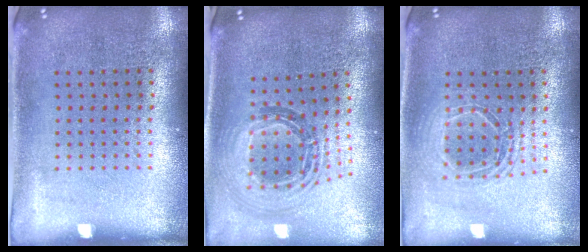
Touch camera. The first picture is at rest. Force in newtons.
{"total": 1.1, "press": 1.0, "slide": 0.5}
{"total": 1.7, "press": 1.5, "slide": 0.9}